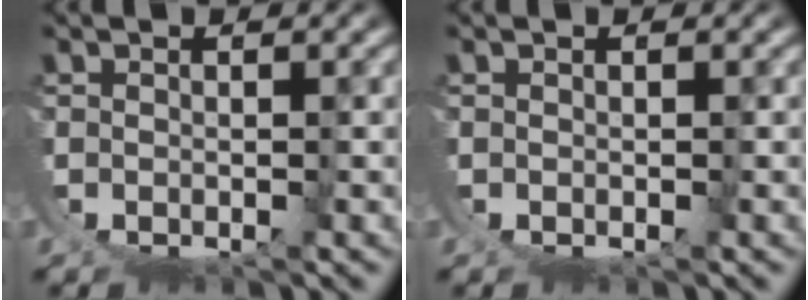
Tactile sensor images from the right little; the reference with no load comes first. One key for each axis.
{"total": 0.0}